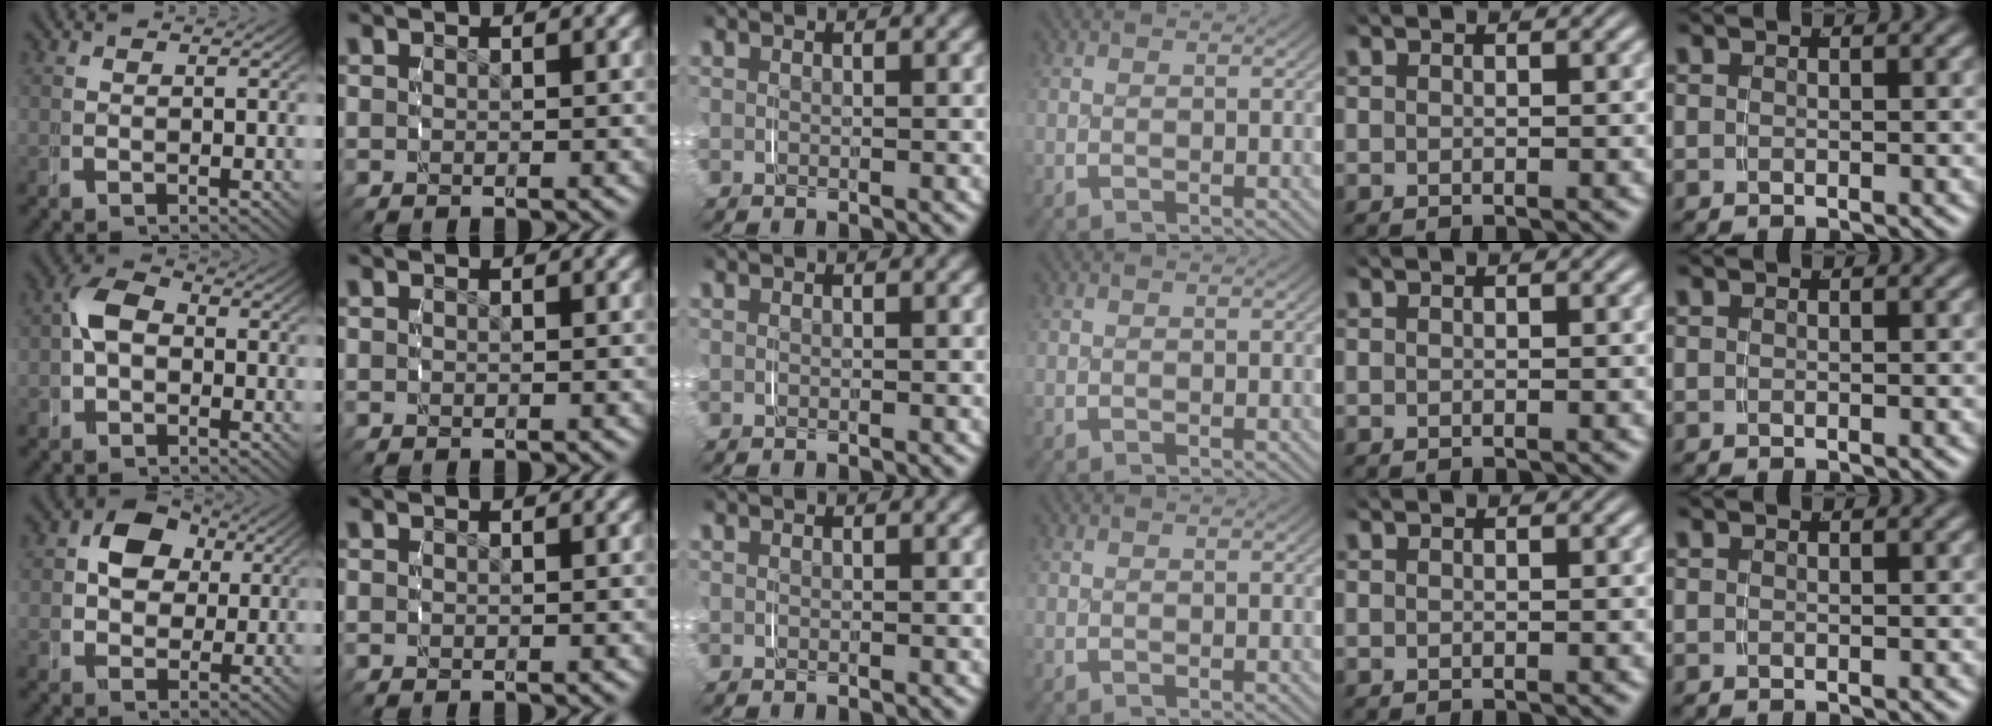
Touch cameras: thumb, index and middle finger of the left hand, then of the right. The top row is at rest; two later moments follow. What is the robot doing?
{"motion": "grasp_and_lifting", "object": "string"}